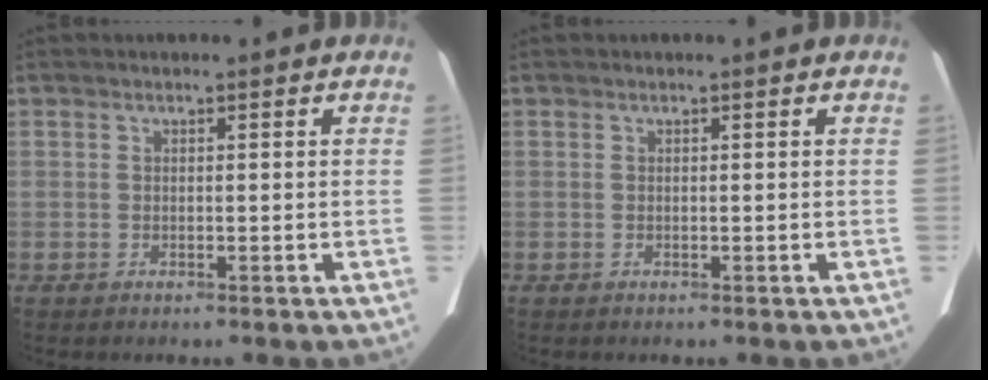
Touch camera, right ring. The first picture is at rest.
{"total": 0.0}